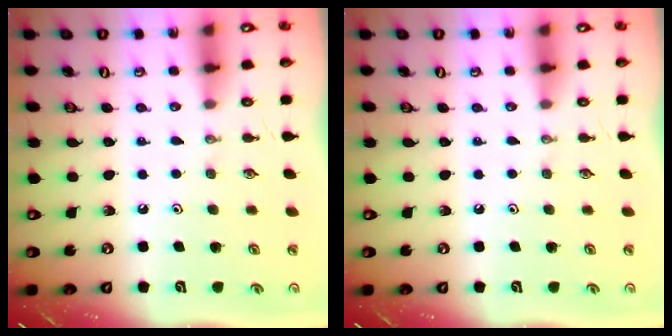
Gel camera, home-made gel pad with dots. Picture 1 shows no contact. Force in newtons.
{"total": 0.0}